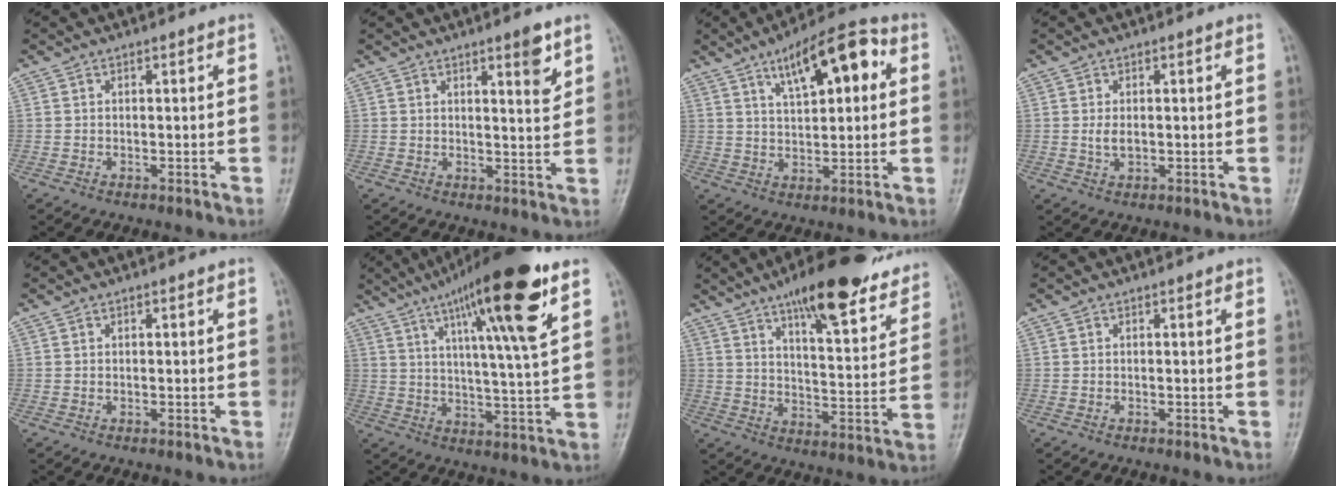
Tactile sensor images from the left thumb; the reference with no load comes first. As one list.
[{"total": 4.7, "force": [2.8, 0.9, 3.7], "torque": [-0.046, -0.021, 0.041]}, {"total": 13.2, "force": [5.0, 5.2, 11.0], "torque": [-0.142, 0.007, 0.072]}, {"total": 2.4, "force": [0.1, 1.4, 1.9], "torque": [-0.037, -0.003, 0.004]}, {"total": 0.0}, {"total": 19.4, "force": [10.5, 2.3, 16.2], "torque": [-0.249, -0.032, 0.164]}, {"total": 21.1, "force": [15.0, 5.9, 13.6], "torque": [-0.162, -0.058, 0.220]}, {"total": 0.0}]